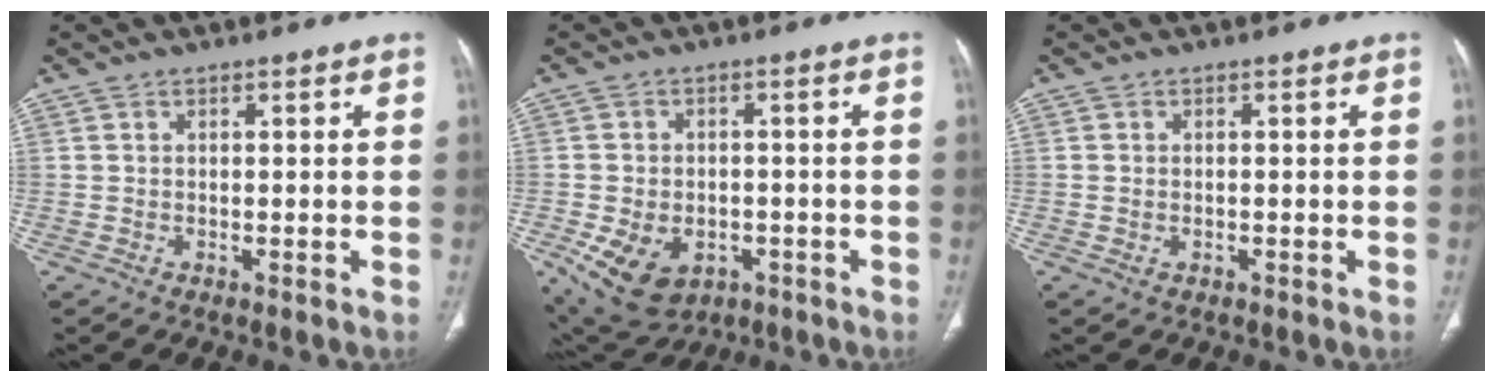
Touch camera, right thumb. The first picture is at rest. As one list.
[{"total": 12.5, "force": [-4.7, 9.0, 7.4], "torque": [-0.132, 0.013, -0.056]}, {"total": 0.8, "force": [-0.2, 0.6, 0.5], "torque": [-0.013, 0.004, 0.001]}]